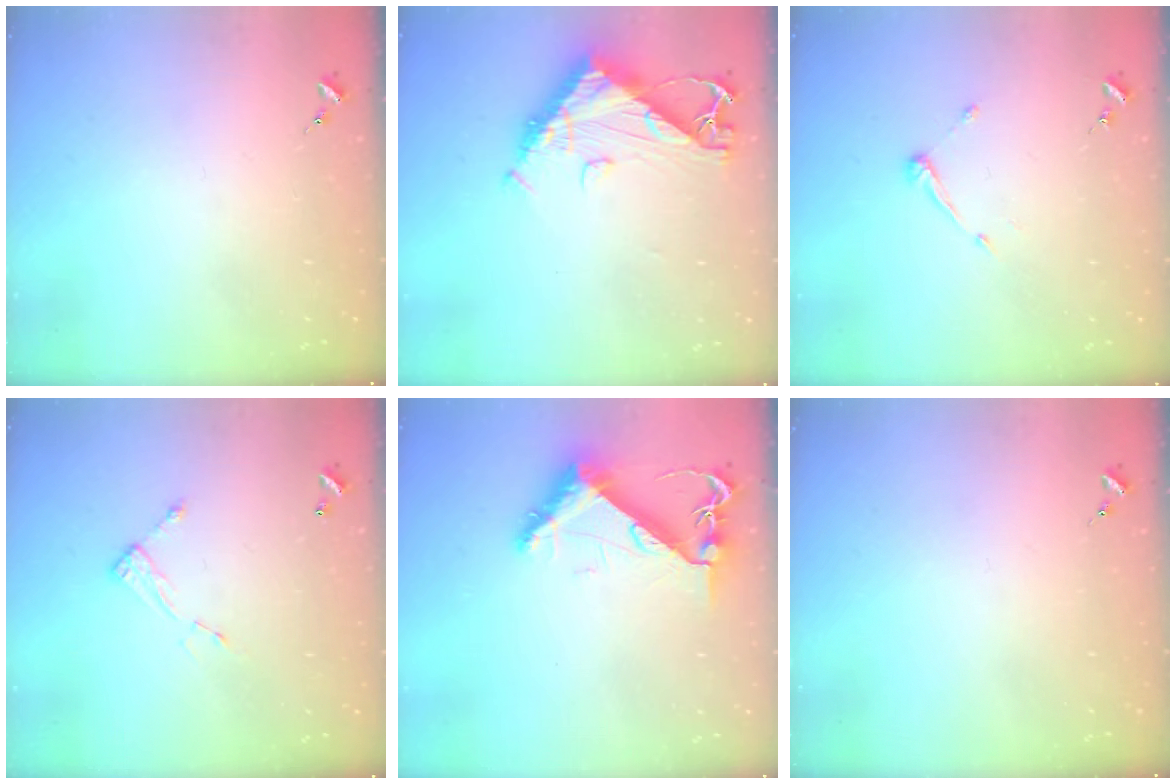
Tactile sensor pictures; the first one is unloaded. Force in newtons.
{"total": 10.6, "press": 10.5, "slide": 1.1}
{"total": 6.6, "press": 6.6, "slide": 0.5}
{"total": 4.7, "press": 4.6, "slide": 0.4}
{"total": 8.3, "press": 8.2, "slide": 1.0}
{"total": 0.0}